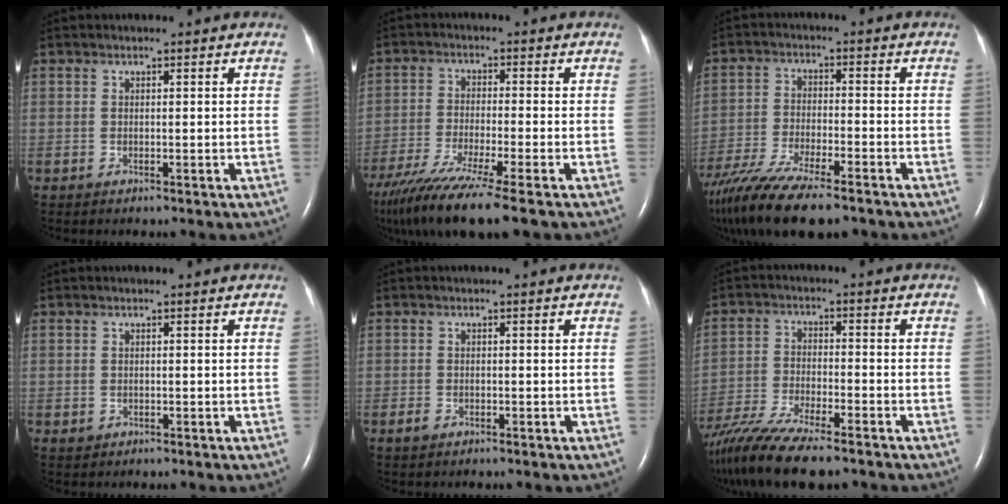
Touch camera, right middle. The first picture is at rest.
{"total": 13.6, "force": [-10.1, -0.1, 9.2], "torque": [-0.175, -0.045, -0.172]}
{"total": 17.1, "force": [-13.3, 3.4, 10.2], "torque": [-0.216, -0.042, -0.226]}
{"total": 0.8, "force": [-0.3, 0.7, 0.2], "torque": [-0.003, 0.002, -0.001]}
{"total": 1.3, "force": [-0.8, 0.8, 0.6], "torque": [-0.015, 0.001, -0.011]}
{"total": 16.4, "force": [-13.2, 2.7, 9.2], "torque": [-0.202, -0.038, -0.228]}